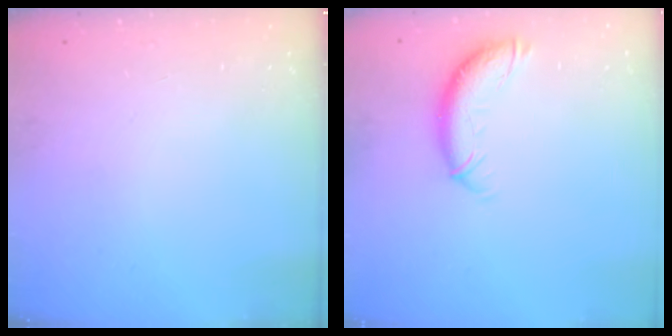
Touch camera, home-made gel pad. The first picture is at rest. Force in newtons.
{"total": 10.3, "press": 10.3, "slide": 0.8}